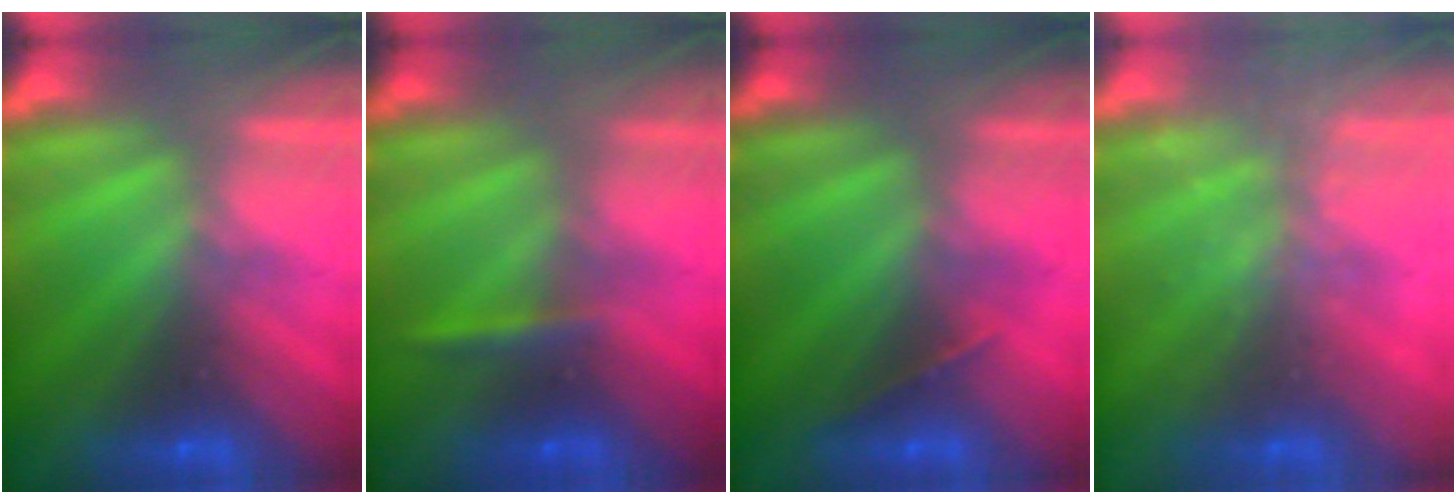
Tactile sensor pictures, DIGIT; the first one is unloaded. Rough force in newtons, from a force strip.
{"total": 2.4}
{"total": 1.5}
{"total": 1.7}